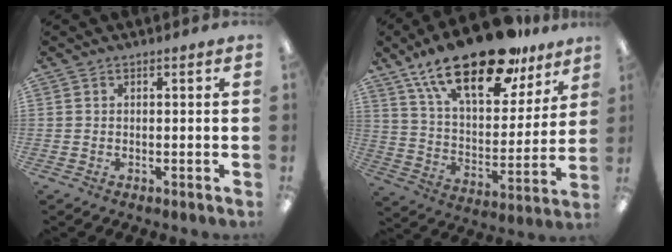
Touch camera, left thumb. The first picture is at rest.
{"total": 24.7, "force": [17.0, 9.9, 14.9], "torque": [-0.244, -0.098, 0.289]}